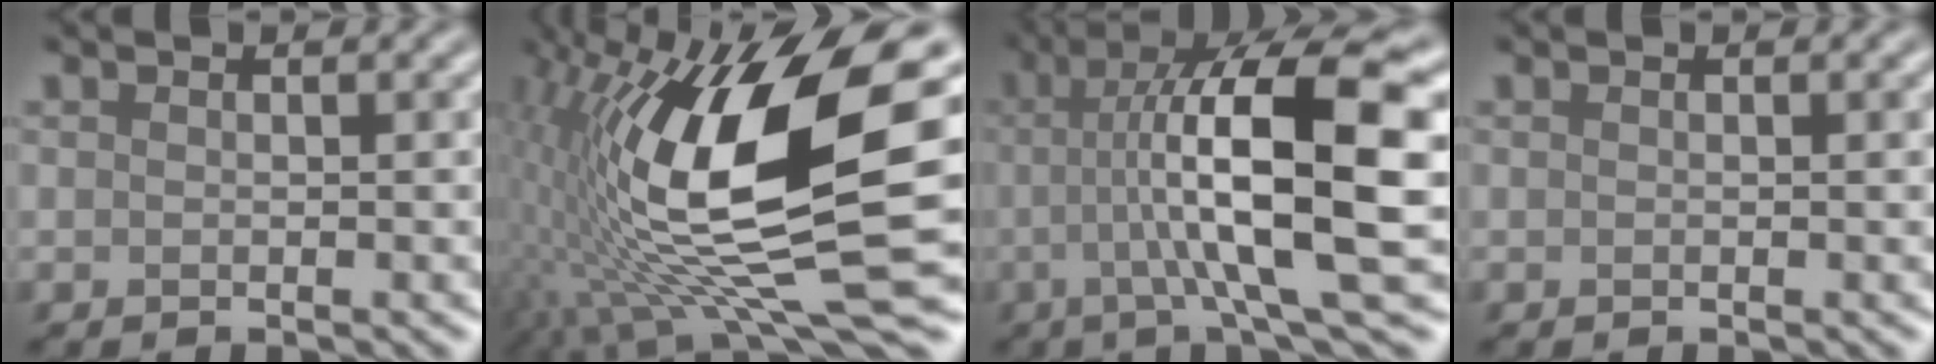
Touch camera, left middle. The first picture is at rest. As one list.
[{"total": 16.3, "force": [1.2, 5.5, 15.3], "torque": [-0.287, -0.001, 0.023]}, {"total": 13.3, "force": [0.4, 2.7, 13.0], "torque": [-0.184, 0.022, 0.008]}, {"total": 0.6, "force": [0.2, 0.2, 0.5], "torque": [-0.005, 0.004, 0.003]}]